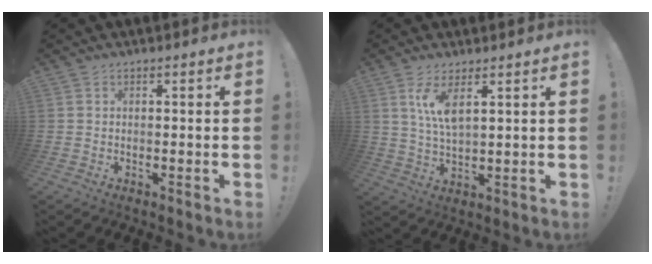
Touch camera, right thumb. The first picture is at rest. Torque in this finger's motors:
{"motor_torque": [0.02, 0.07, 0.32, 0.32, 0.02]}